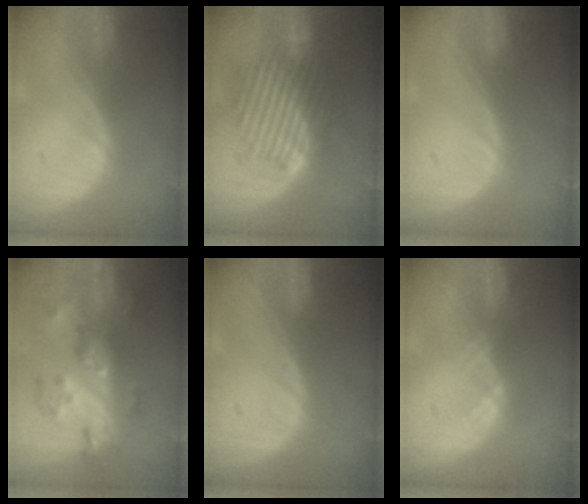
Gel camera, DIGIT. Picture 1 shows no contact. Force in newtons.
{"total": 8.9, "press": 8.6, "slide": 2.3}
{"total": 0.0}
{"total": 9.2, "press": 8.1, "slide": 4.5}
{"total": 0.0}
{"total": 1.5, "press": 1.3, "slide": 0.8}